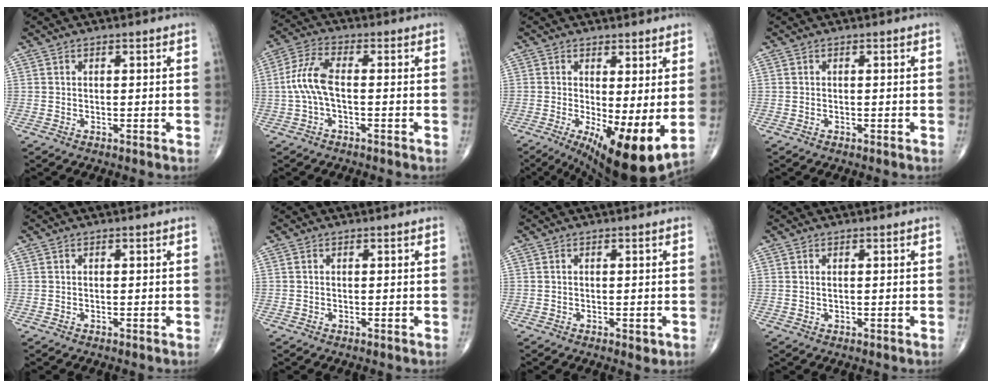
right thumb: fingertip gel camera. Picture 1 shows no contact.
{"total": 7.1, "force": [-0.7, 2.8, 6.5], "torque": [-0.154, 0.022, -0.021]}
{"total": 12.5, "force": [-1.3, 3.7, 11.9], "torque": [-0.187, -0.027, -0.008]}
{"total": 0.0}
{"total": 0.0}
{"total": 0.0}
{"total": 1.5, "force": [-0.3, 0.8, 1.2], "torque": [-0.013, -0.003, -0.003]}
{"total": 0.6, "force": [0.2, 0.2, 0.5], "torque": [-0.011, 0.000, 0.006]}